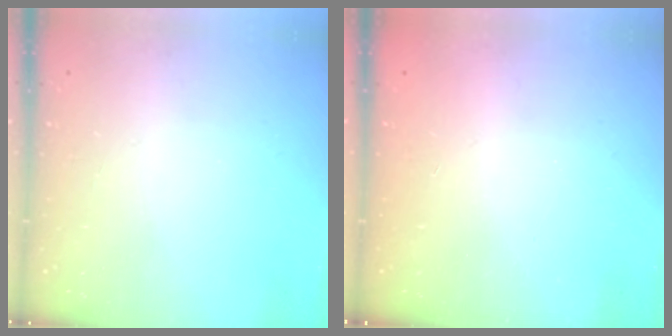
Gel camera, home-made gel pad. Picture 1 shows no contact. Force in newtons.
{"total": 2.3, "press": 2.2, "slide": 0.7}